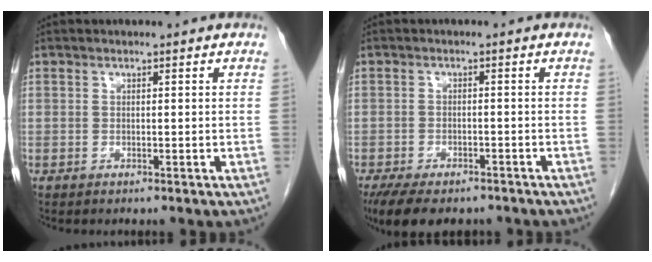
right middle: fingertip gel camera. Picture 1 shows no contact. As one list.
[{"total": 10.2, "force": [-7.9, 4.0, 5.1], "torque": [-0.083, -0.008, -0.114]}]